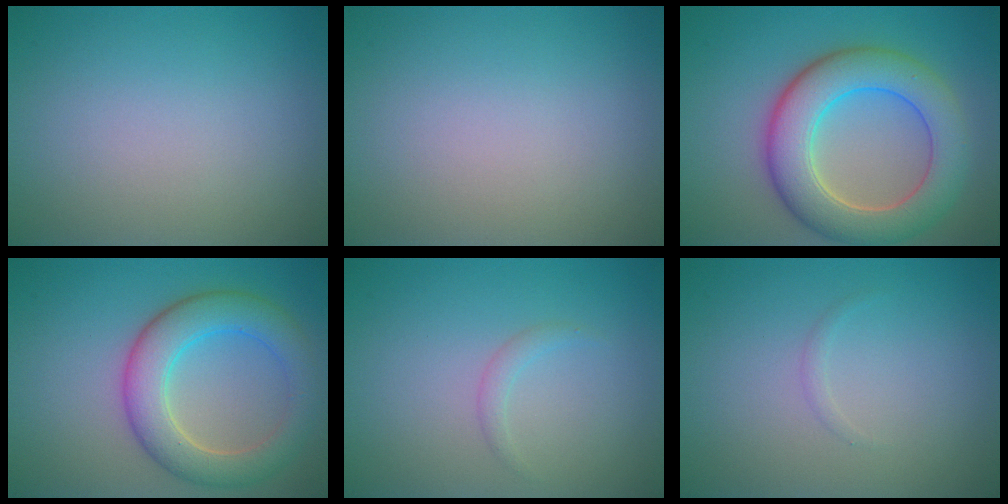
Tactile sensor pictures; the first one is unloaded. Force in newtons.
{"total": 0.0}
{"total": 8.1, "press": 8.1, "slide": 0.6}
{"total": 6.2, "press": 6.2, "slide": 0.2}
{"total": 0.9, "press": 0.9, "slide": 0.1}
{"total": 0.5, "press": 0.5, "slide": 0.0}